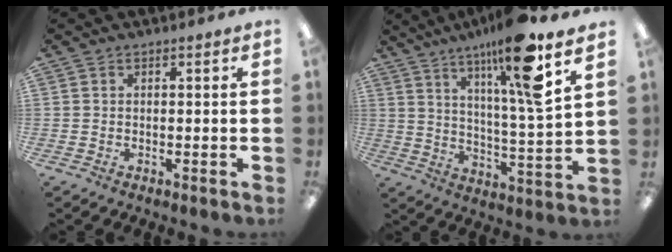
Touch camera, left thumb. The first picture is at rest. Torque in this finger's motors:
{"motor_torque": [2.13, 1.70, 1.74, -1.03, 0.15]}